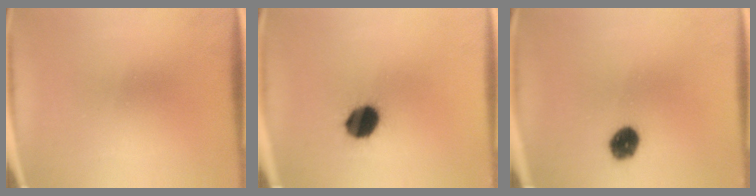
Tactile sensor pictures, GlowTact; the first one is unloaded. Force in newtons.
{"total": 9.6}
{"total": 6.0}